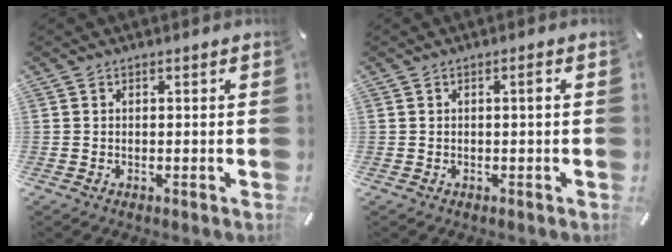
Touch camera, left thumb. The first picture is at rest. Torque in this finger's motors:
{"motor_torque": [-0.33, -0.03, 0.07, -0.28, 0.06]}